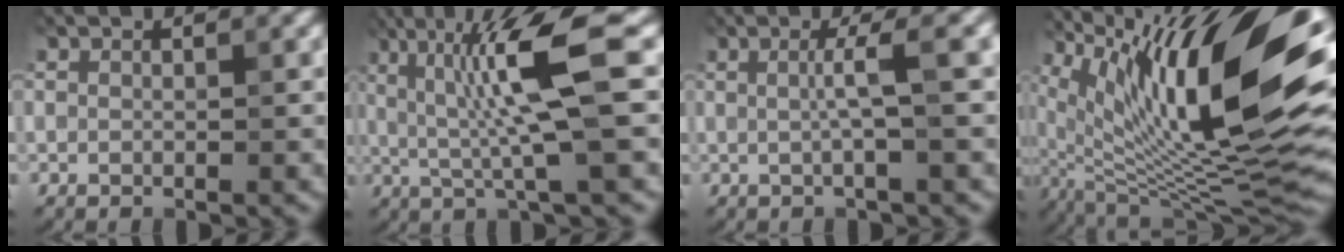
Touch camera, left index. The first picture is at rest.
{"total": 8.3, "force": [1.5, 0.8, 8.2], "torque": [-0.144, 0.004, 0.028]}
{"total": 2.8, "force": [0.3, 0.1, 2.8], "torque": [-0.053, 0.011, 0.001]}
{"total": 18.0, "force": [7.5, 5.8, 15.3], "torque": [-0.245, 0.031, 0.133]}